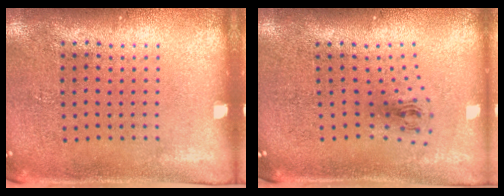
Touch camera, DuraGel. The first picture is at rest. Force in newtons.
{"total": 0.8, "press": 0.3, "slide": 0.7}